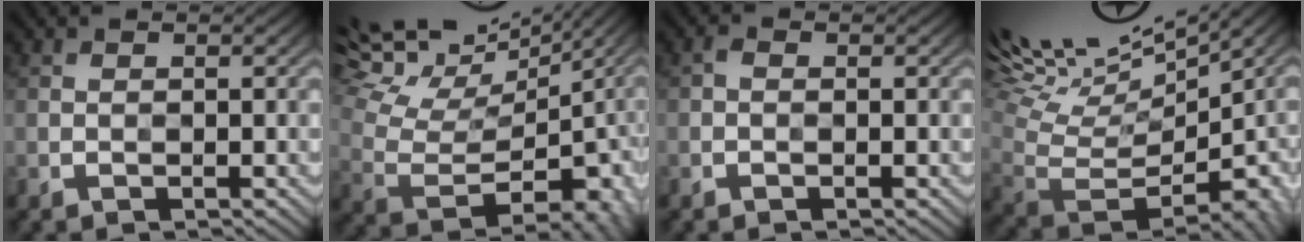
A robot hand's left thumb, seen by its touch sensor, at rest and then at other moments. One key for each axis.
{"total": 13.9, "fx": 10.7, "fy": 4.8, "fz": 7.4, "tx": -0.157, "ty": 0.036, "tz": 0.165}
{"total": 0.8, "fx": -0.3, "fy": 0.5, "fz": 0.6, "tx": -0.008, "ty": 0.003, "tz": -0.009}
{"total": 14.8, "fx": 8.7, "fy": 3.9, "fz": 11.3, "tx": -0.228, "ty": 0.043, "tz": 0.169}